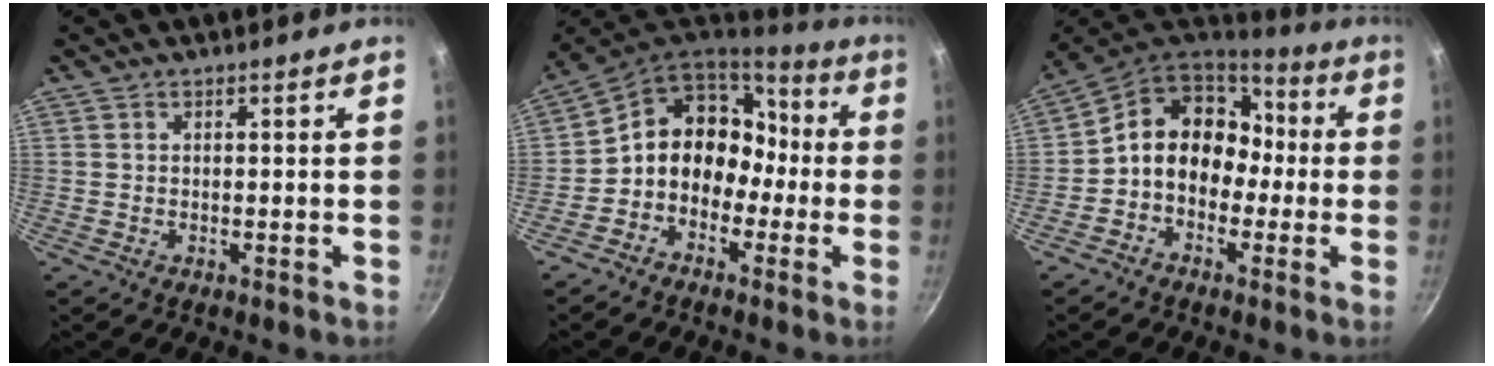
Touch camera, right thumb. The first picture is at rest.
{"total": 13.5, "force": [-2.5, 10.8, 7.8], "torque": [-0.078, 0.070, -0.057]}
{"total": 14.0, "force": [-1.5, 10.9, 8.7], "torque": [-0.101, 0.054, -0.040]}